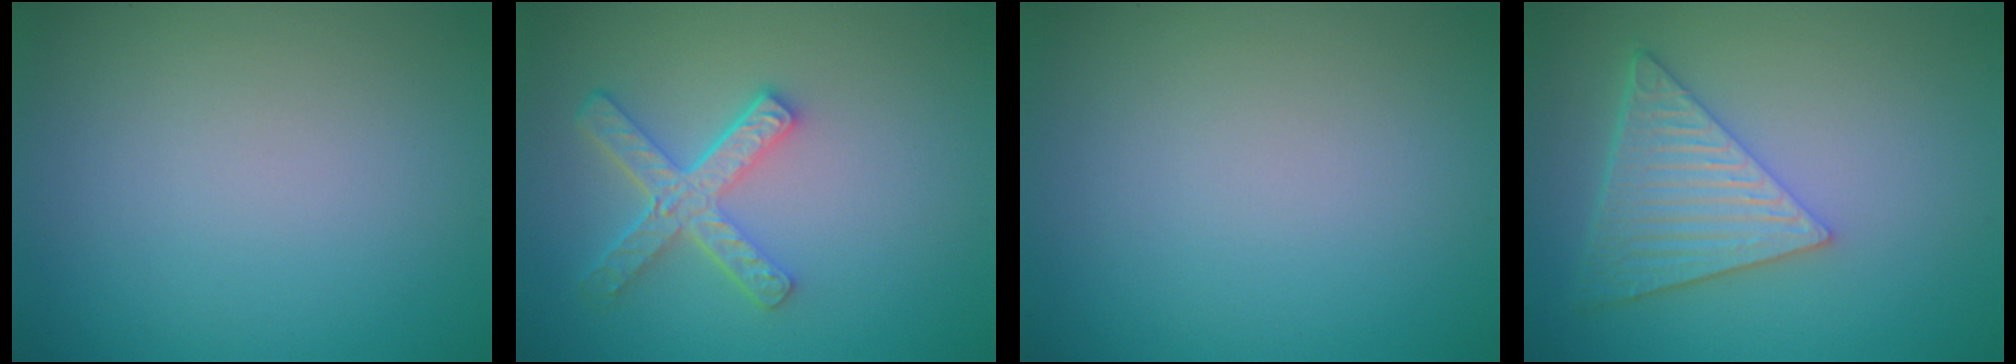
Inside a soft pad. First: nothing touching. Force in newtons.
{"total": 4.7, "press": 3.5, "slide": 3.0}
{"total": 0.0}
{"total": 6.1, "press": 4.5, "slide": 4.0}